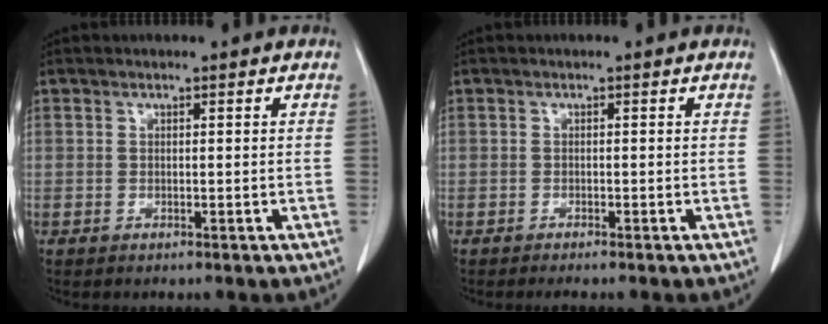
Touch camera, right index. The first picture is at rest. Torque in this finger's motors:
{"motor_torque": [0.12, -0.08, -0.03, 0.01]}